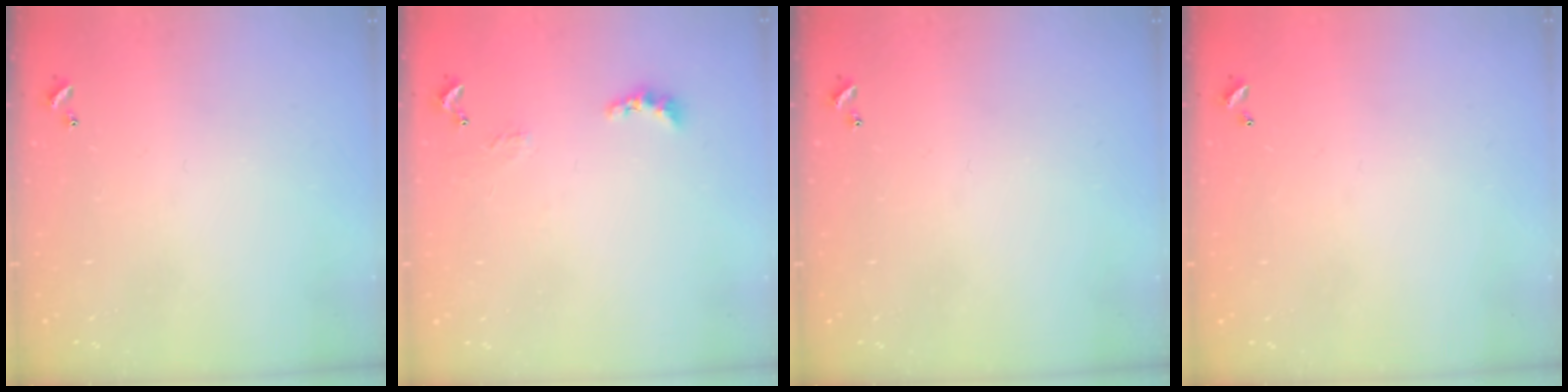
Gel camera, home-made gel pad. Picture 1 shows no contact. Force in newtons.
{"total": 2.3, "press": 2.2, "slide": 0.7}
{"total": 0.0}
{"total": 2.8, "press": 2.8, "slide": 0.1}